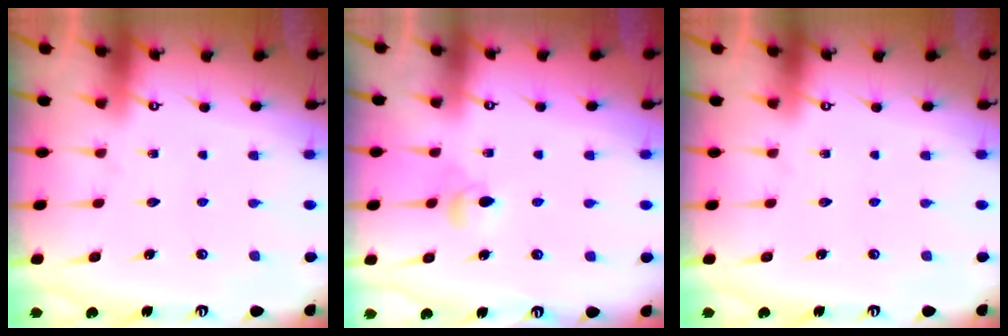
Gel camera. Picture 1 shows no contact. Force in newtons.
{"total": 4.1, "press": 4.0, "slide": 0.8}
{"total": 0.0}